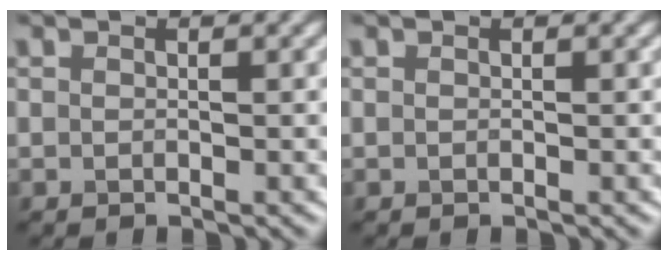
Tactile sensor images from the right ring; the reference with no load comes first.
{"total": 0.0}